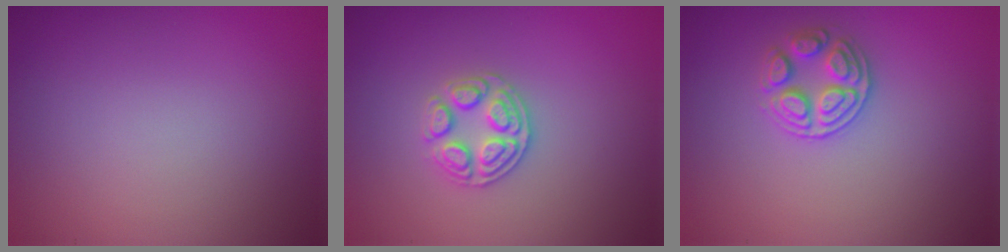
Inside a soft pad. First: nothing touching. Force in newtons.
{"total": 2.7, "press": 2.6, "slide": 0.8}
{"total": 2.6, "press": 2.6, "slide": 0.6}